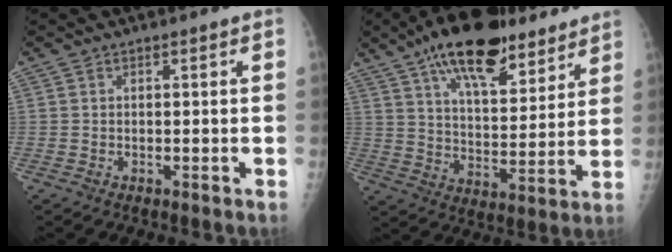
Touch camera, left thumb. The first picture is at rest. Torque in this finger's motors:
{"motor_torque": [0.44, 0.46, 1.49, -1.28, 0.19]}